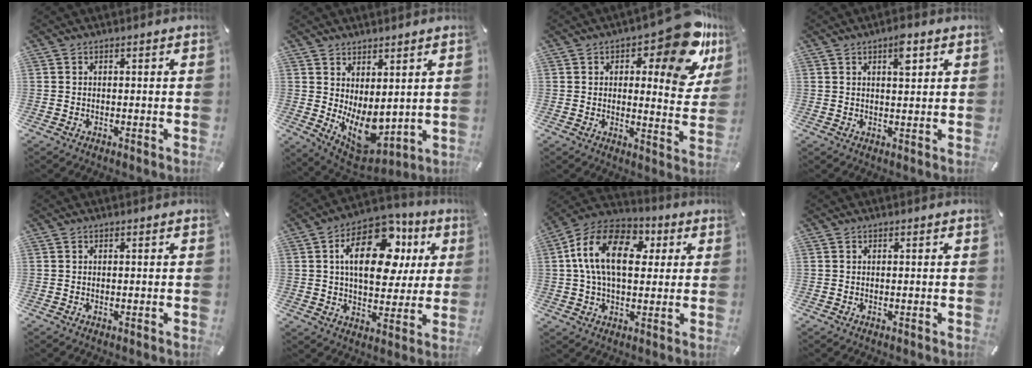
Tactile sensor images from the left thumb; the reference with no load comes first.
{"total": 8.6, "force": [0.5, 6.2, 6.0], "torque": [-0.082, -0.026, 0.019]}
{"total": 16.7, "force": [9.2, 6.6, 12.3], "torque": [-0.144, -0.068, 0.148]}
{"total": 4.4, "force": [2.2, 1.7, 3.4], "torque": [-0.050, -0.003, 0.031]}
{"total": 0.0}
{"total": 18.8, "force": [6.1, 11.0, 13.9], "torque": [-0.223, -0.010, 0.101]}
{"total": 16.4, "force": [3.3, 10.5, 12.2], "torque": [-0.242, 0.006, 0.054]}
{"total": 0.0}